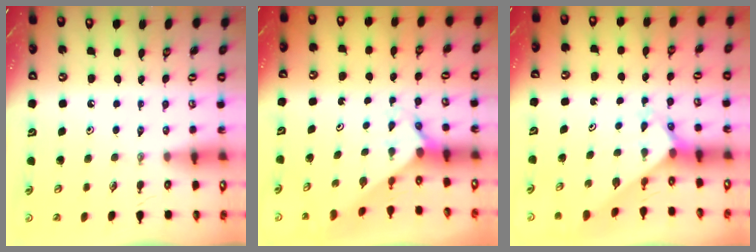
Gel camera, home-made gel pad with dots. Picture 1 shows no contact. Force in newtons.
{"total": 1.6, "press": 1.6, "slide": 0.1}
{"total": 2.5, "press": 2.5, "slide": 0.2}